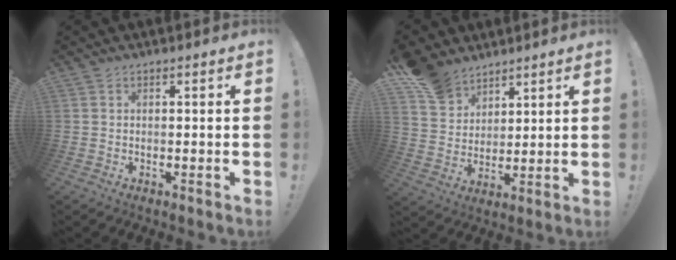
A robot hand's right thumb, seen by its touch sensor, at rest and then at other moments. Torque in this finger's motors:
{"motor_torque": [-1.00, 1.27, 0.73, 0.62, 0.00]}